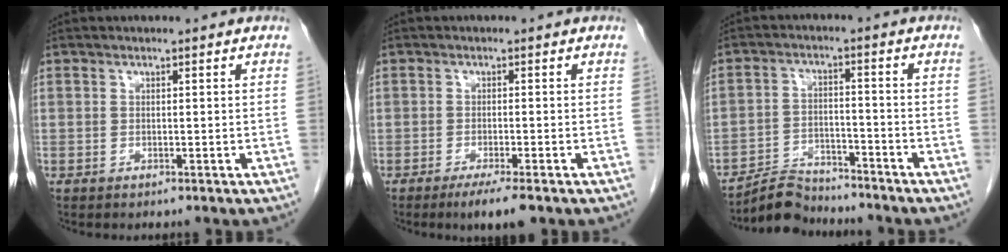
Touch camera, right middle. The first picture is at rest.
{"total": 4.5, "force": [-3.0, 0.5, 3.2], "torque": [-0.051, -0.010, -0.047]}
{"total": 6.3, "force": [-6.1, 1.5, -0.2], "torque": [0.002, 0.007, -0.107]}